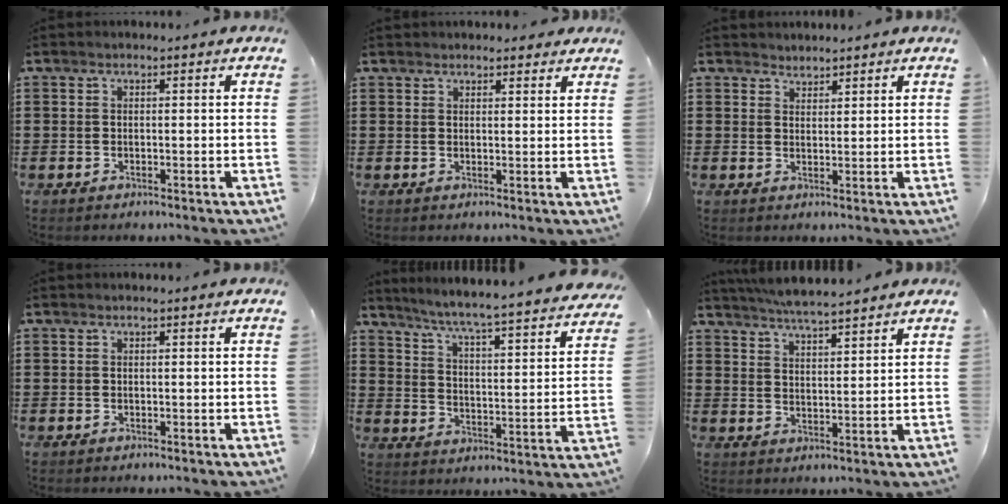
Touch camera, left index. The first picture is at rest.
{"total": 2.0, "force": [1.9, 0.5, 0.2], "torque": [0.001, -0.001, 0.035]}
{"total": 1.8, "force": [1.7, 0.4, -0.4], "torque": [0.003, 0.002, 0.034]}
{"total": 0.0}
{"total": 4.9, "force": [4.4, -1.0, 1.8], "torque": [-0.057, -0.045, 0.063]}
{"total": 4.5, "force": [4.4, -0.2, 1.2], "torque": [-0.036, -0.018, 0.077]}